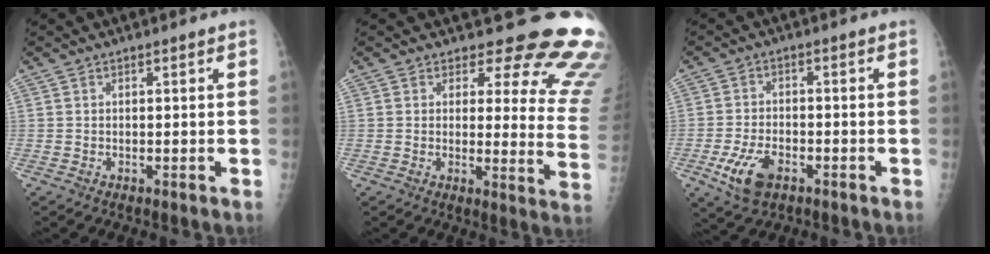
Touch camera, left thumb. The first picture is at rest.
{"total": 16.8, "force": [14.6, 5.9, 5.8], "torque": [-0.015, -0.134, 0.136]}
{"total": 7.6, "force": [-3.6, 4.3, 5.2], "torque": [-0.103, 0.009, -0.060]}